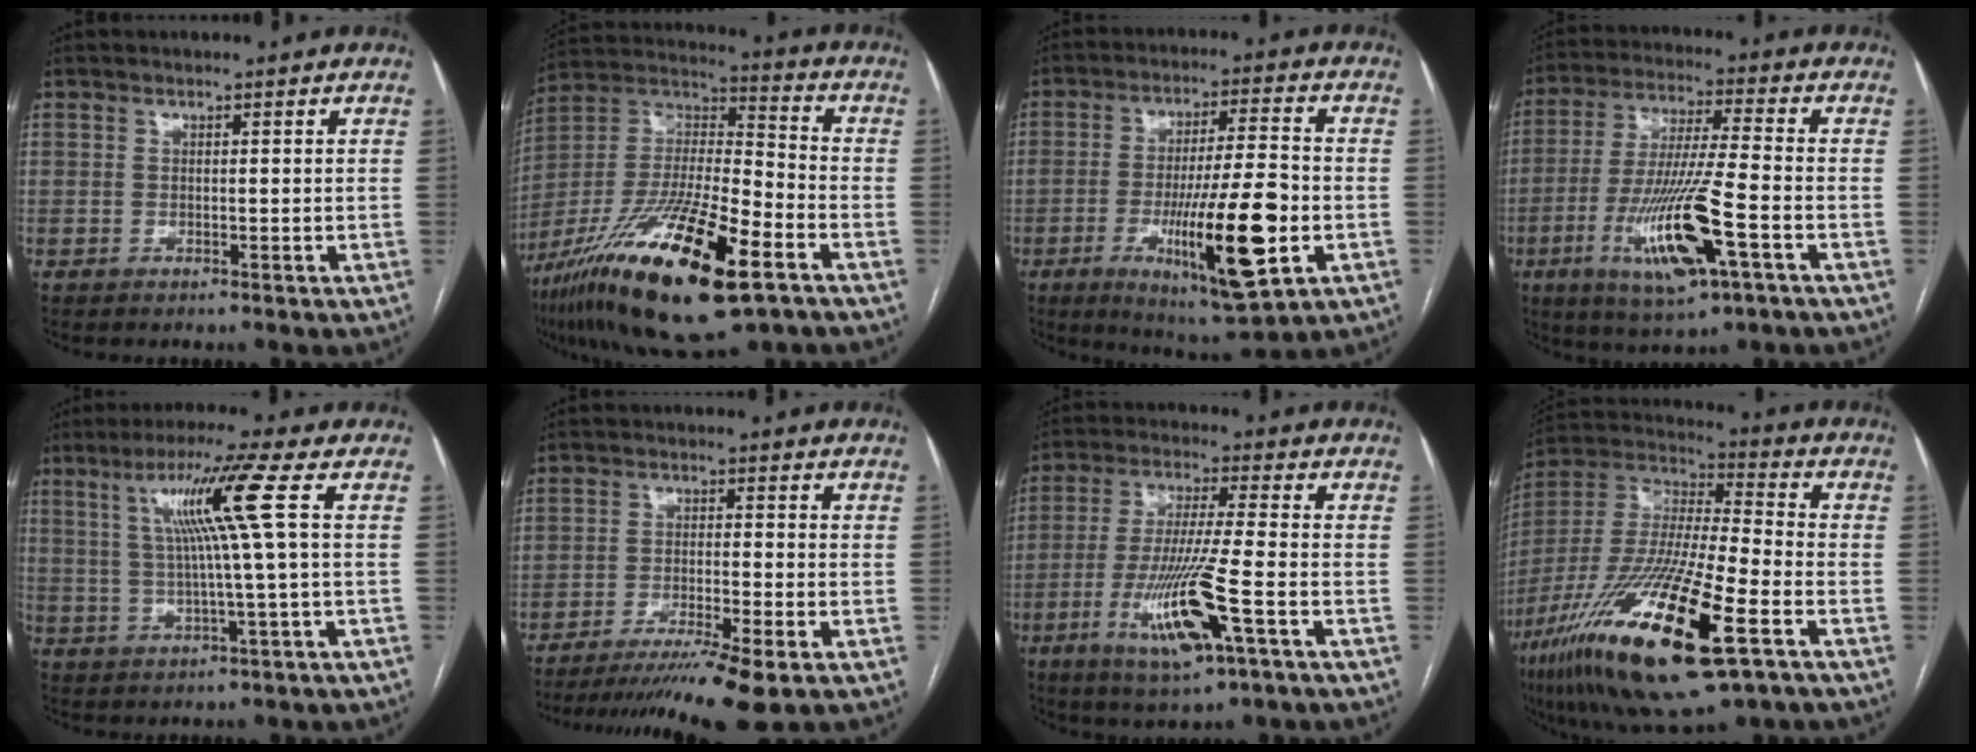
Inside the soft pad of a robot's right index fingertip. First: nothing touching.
{"total": 26.3, "force": [-14.0, 5.4, 21.5], "torque": [-0.417, -0.041, -0.248]}
{"total": 17.0, "force": [-5.0, 2.1, 16.1], "torque": [-0.277, -0.019, -0.073]}
{"total": 15.5, "force": [-5.9, 1.4, 14.3], "torque": [-0.288, -0.023, -0.102]}
{"total": 9.6, "force": [2.5, -2.0, 9.1], "torque": [-0.158, 0.012, 0.052]}
{"total": 11.2, "force": [-8.5, -0.6, 7.3], "torque": [-0.112, -0.023, -0.135]}
{"total": 13.4, "force": [-5.0, 0.5, 12.4], "torque": [-0.251, -0.023, -0.090]}
{"total": 27.7, "force": [-12.9, 5.2, 23.9], "torque": [-0.484, -0.062, -0.230]}